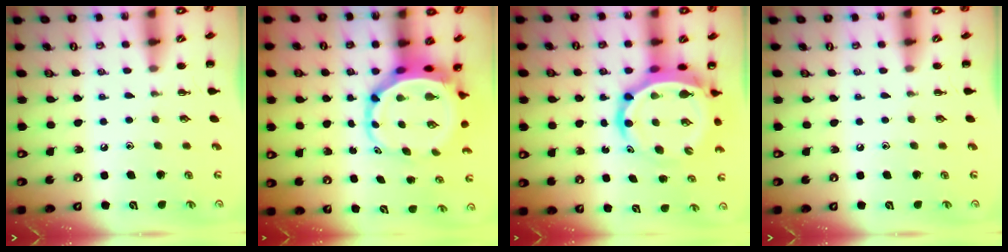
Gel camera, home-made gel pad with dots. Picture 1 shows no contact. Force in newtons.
{"total": 7.2, "press": 6.8, "slide": 2.2}
{"total": 10.3, "press": 9.8, "slide": 3.2}
{"total": 0.0}